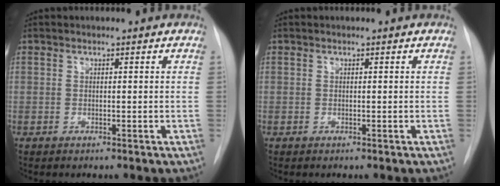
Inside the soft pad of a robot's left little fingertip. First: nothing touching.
{"total": 0.0}